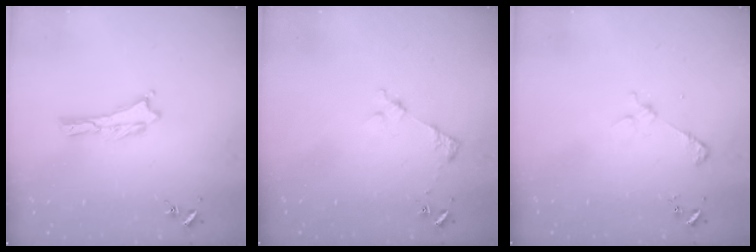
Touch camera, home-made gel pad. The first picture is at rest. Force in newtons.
{"total": 2.9, "press": 2.9, "slide": 0.4}
{"total": 2.2, "press": 2.2, "slide": 0.2}